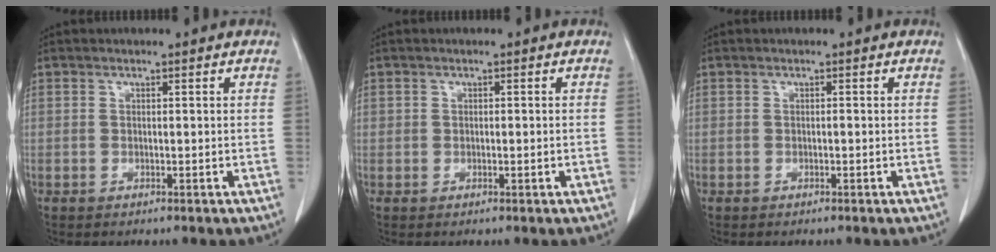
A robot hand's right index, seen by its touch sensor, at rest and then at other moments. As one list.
[{"total": 0.7, "force": [0.0, 0.4, 0.6], "torque": [-0.014, 0.005, 0.004]}, {"total": 0.0}]